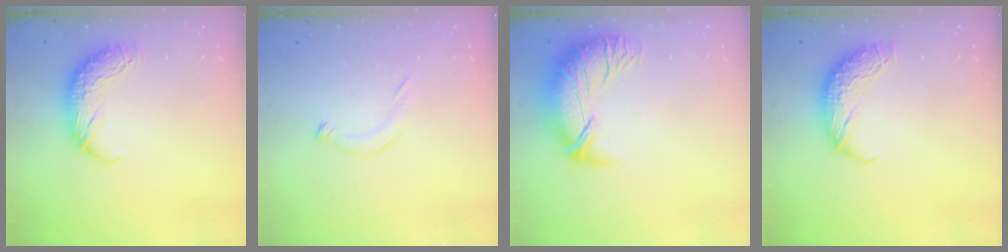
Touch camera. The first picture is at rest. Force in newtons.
{"total": 5.5, "press": 5.4, "slide": 1.0}
{"total": 2.9, "press": 0.6, "slide": 2.9}
{"total": 0.0}